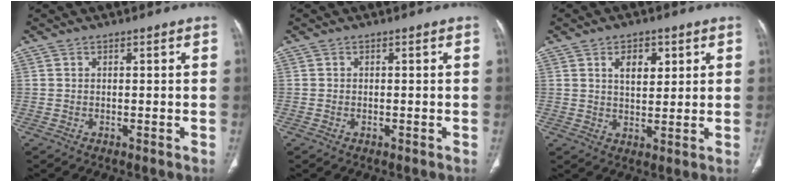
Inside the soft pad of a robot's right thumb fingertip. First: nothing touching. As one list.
[{"total": 0.0}, {"total": 6.1, "force": [2.5, 3.5, 4.2], "torque": [-0.048, -0.014, 0.043]}]